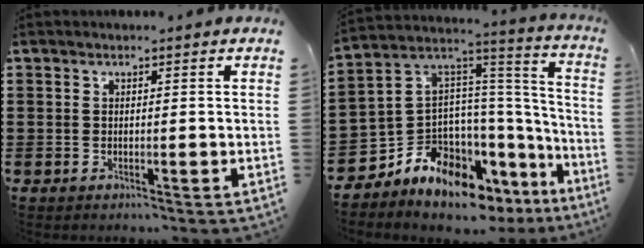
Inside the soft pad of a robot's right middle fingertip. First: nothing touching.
{"total": 9.8, "force": [-8.8, 3.7, 2.1], "torque": [-0.066, -0.010, -0.176]}